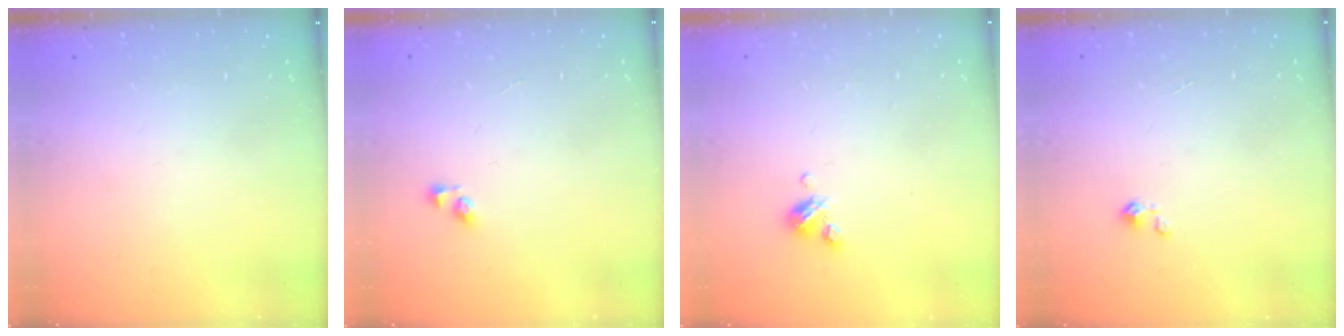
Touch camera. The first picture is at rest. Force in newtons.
{"total": 4.0, "press": 3.9, "slide": 0.5}
{"total": 4.0, "press": 4.0, "slide": 0.3}
{"total": 2.3, "press": 2.2, "slide": 0.3}